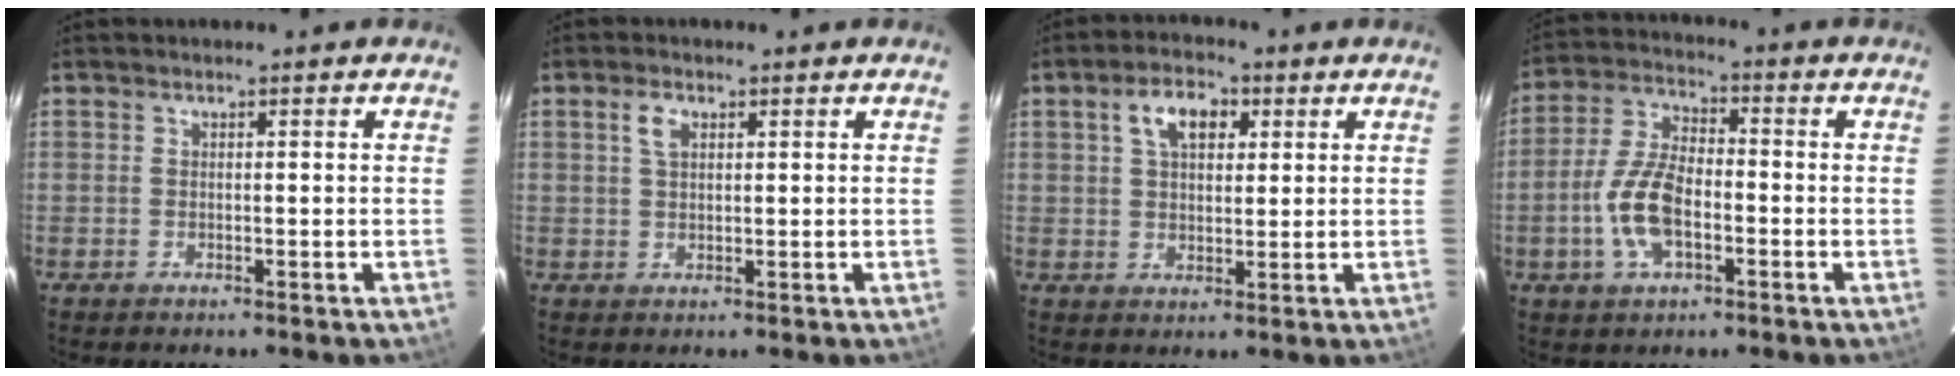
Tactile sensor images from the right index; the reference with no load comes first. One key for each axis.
{"total": 2.7, "fx": 1.1, "fy": 1.6, "fz": 1.9, "tx": -0.037, "ty": 0.007, "tz": 0.020}
{"total": 6.8, "fx": 2.6, "fy": 4.0, "fz": 4.8, "tx": -0.085, "ty": 0.022, "tz": 0.046}
{"total": 10.7, "fx": -3.1, "fy": 5.2, "fz": 8.8, "tx": -0.189, "ty": 0.007, "tz": -0.060}